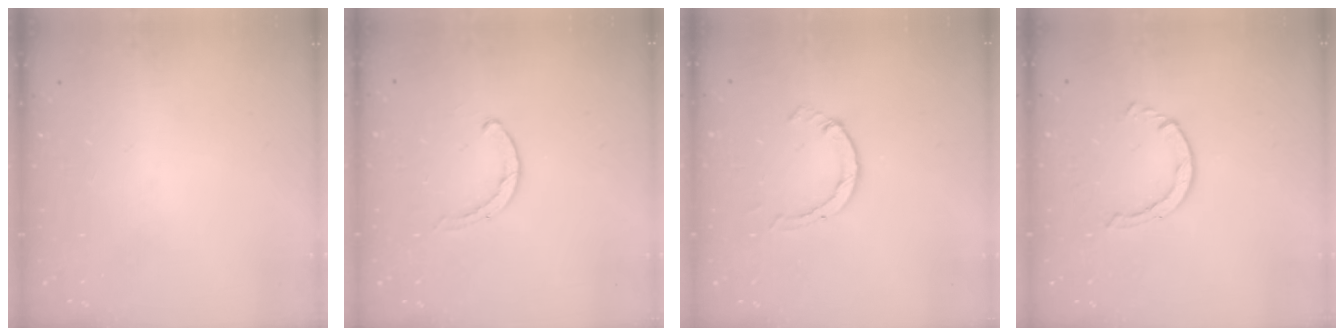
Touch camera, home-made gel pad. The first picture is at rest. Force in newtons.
{"total": 1.9, "press": 1.8, "slide": 0.3}
{"total": 2.3, "press": 2.3, "slide": 0.3}
{"total": 2.5, "press": 2.5, "slide": 0.3}